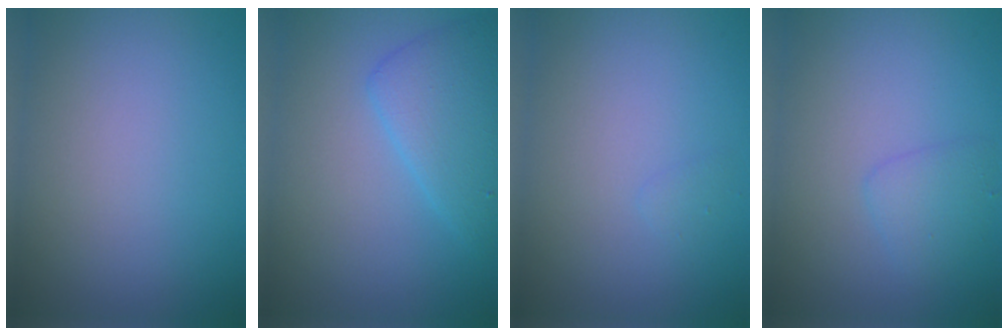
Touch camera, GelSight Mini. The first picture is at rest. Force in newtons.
{"total": 4.0, "press": 4.0, "slide": 0.2}
{"total": 0.5, "press": 0.5, "slide": 0.1}
{"total": 1.7, "press": 1.7, "slide": 0.2}